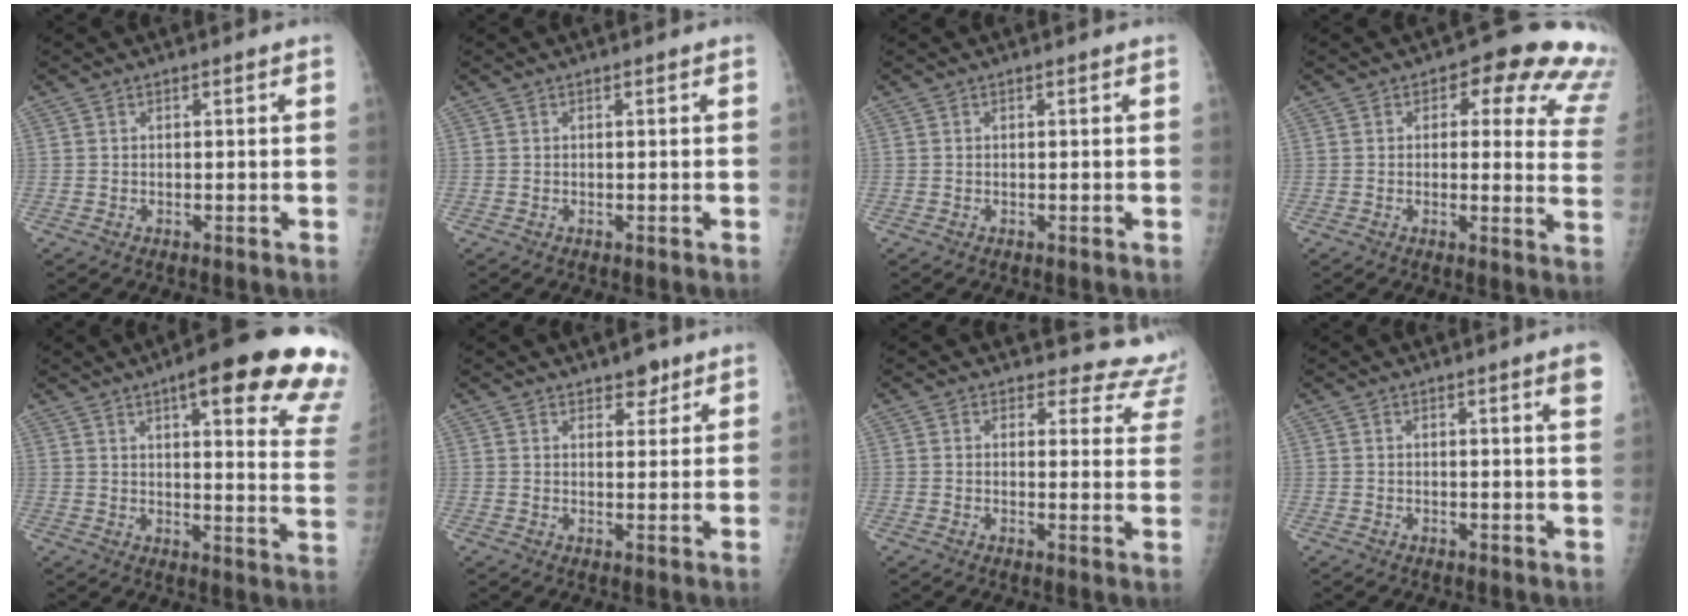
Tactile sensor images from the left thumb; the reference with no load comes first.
{"total": 0.0}
{"total": 0.0}
{"total": 14.6, "force": [9.0, 7.1, 9.0], "torque": [-0.037, -0.028, 0.070]}
{"total": 22.7, "force": [14.3, 4.4, 17.0], "torque": [-0.188, -0.051, 0.167]}
{"total": 3.6, "force": [2.7, 1.8, 1.6], "torque": [0.000, -0.015, 0.040]}
{"total": 9.6, "force": [9.2, 2.7, -0.7], "torque": [0.063, -0.079, 0.069]}
{"total": 2.8, "force": [1.6, -0.2, 2.3], "torque": [-0.029, -0.008, 0.021]}